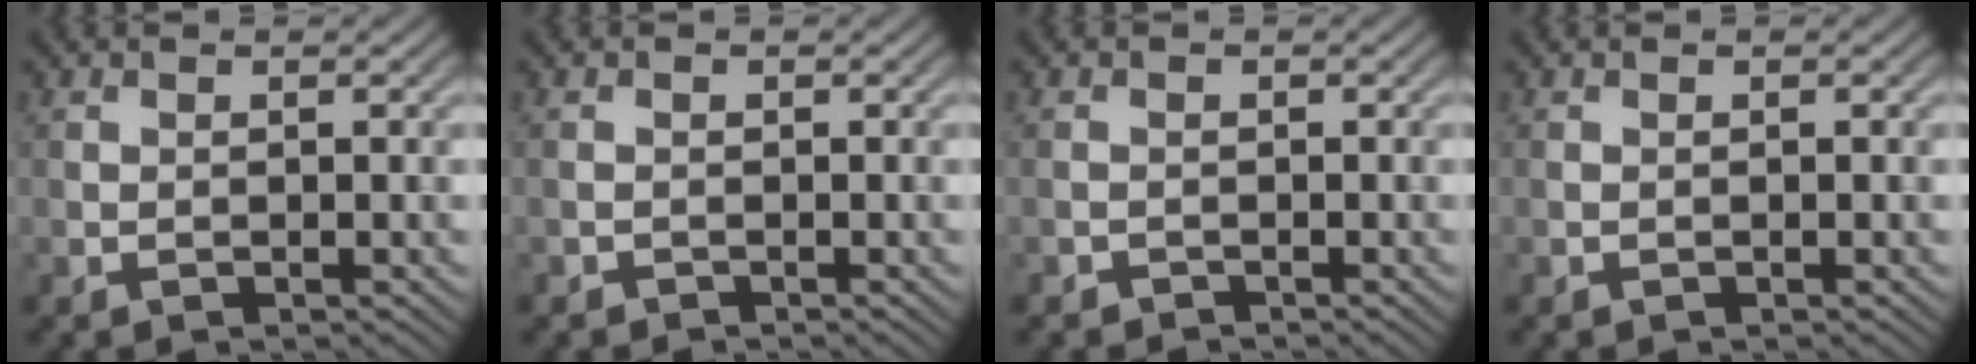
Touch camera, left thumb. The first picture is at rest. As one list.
[{"total": 0.9, "force": [-0.6, 0.7, -0.1], "torque": [0.009, -0.002, -0.016]}, {"total": 1.3, "force": [-0.8, 1.0, -0.1], "torque": [0.011, 0.000, -0.021]}, {"total": 0.0}]